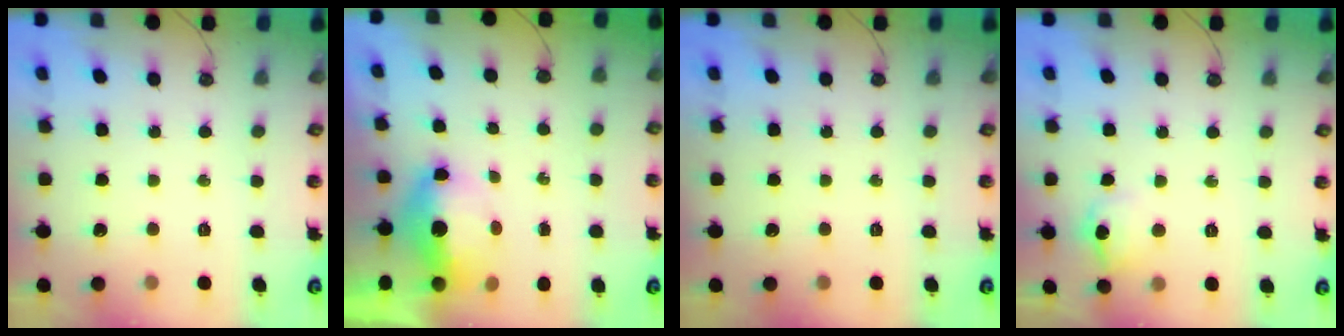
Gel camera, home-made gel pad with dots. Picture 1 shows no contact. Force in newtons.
{"total": 7.1, "press": 7.0, "slide": 0.8}
{"total": 0.0}
{"total": 8.2, "press": 8.2, "slide": 0.7}